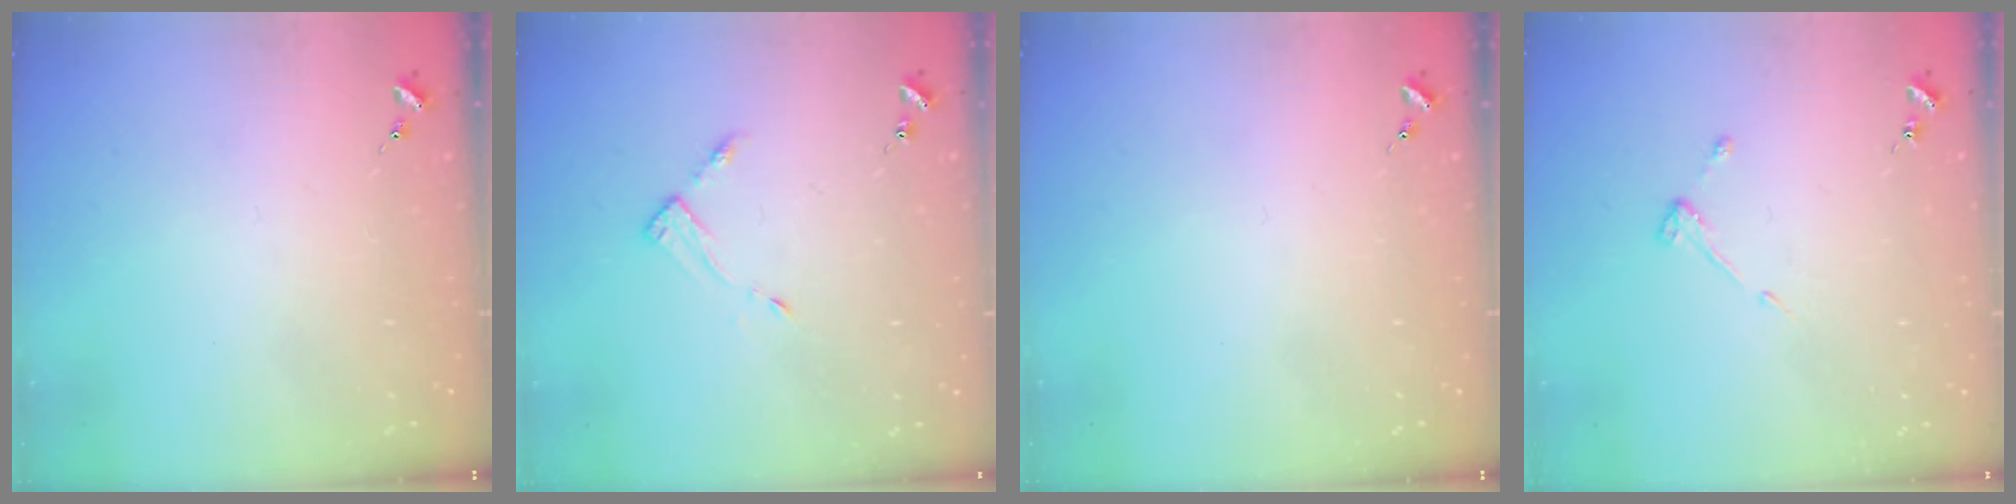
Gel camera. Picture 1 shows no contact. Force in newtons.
{"total": 3.5, "press": 3.5, "slide": 0.4}
{"total": 0.0}
{"total": 3.0, "press": 3.0, "slide": 0.6}